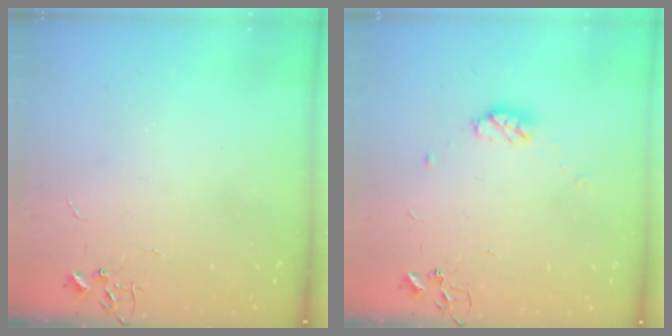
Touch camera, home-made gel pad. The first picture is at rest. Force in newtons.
{"total": 6.5, "press": 6.4, "slide": 0.9}